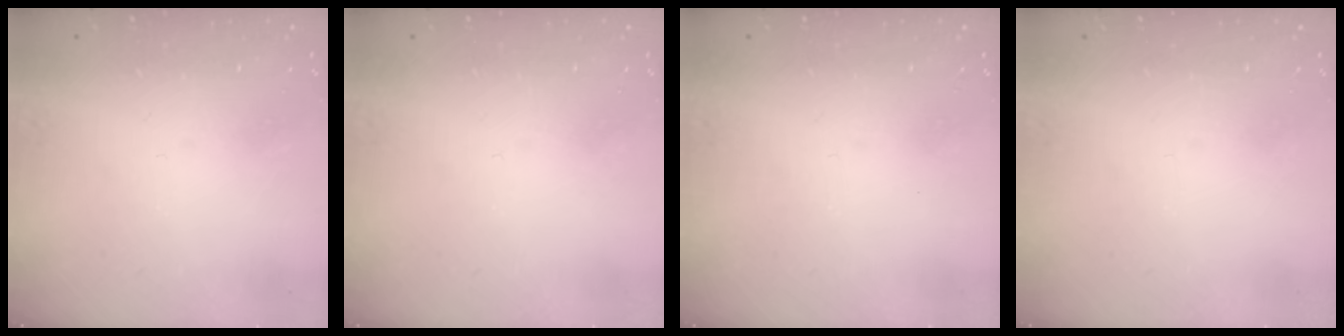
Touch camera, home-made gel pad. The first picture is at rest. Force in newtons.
{"total": 0.0}
{"total": 0.0}
{"total": 0.0}